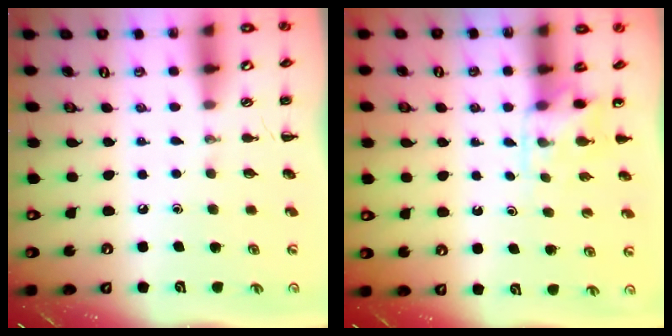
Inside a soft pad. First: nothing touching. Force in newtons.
{"total": 3.4, "press": 3.2, "slide": 1.1}